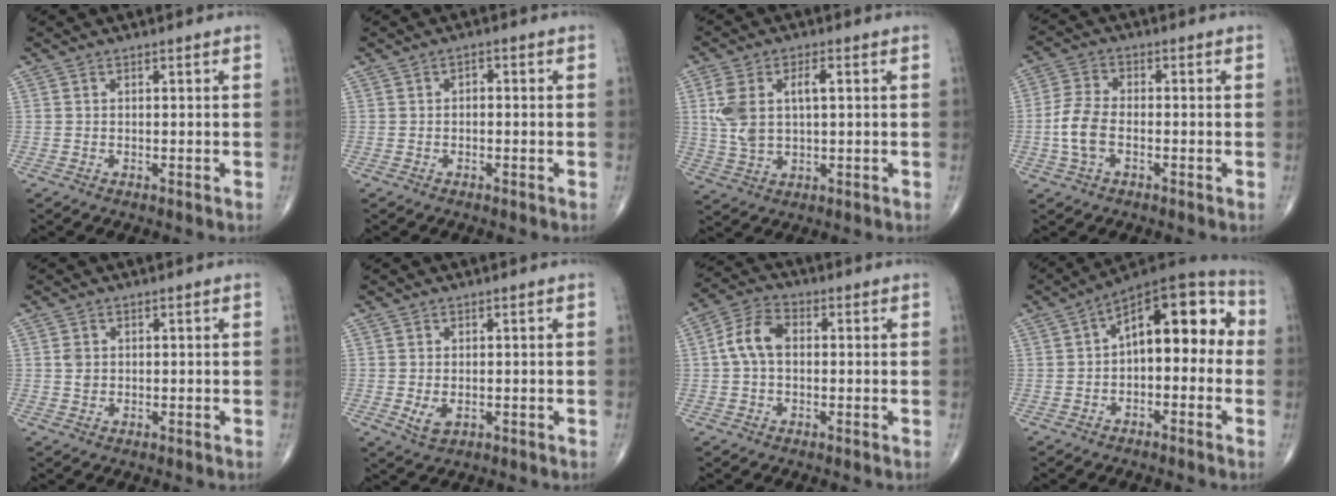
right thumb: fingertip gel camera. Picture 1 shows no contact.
{"total": 1.3, "force": [-0.1, 0.8, 1.0], "torque": [-0.003, 0.006, -0.009]}
{"total": 9.7, "force": [1.7, 5.0, 8.1], "torque": [-0.174, 0.012, 0.040]}
{"total": 6.8, "force": [-1.7, 3.9, 5.4], "torque": [-0.119, 0.017, -0.038]}
{"total": 1.8, "force": [0.2, 1.5, 1.0], "torque": [-0.011, 0.001, 0.007]}
{"total": 3.0, "force": [-0.4, 1.8, 2.3], "torque": [-0.041, -0.007, -0.002]}
{"total": 7.0, "force": [0.3, 4.6, 5.3], "torque": [-0.104, 0.024, -0.003]}
{"total": 15.1, "force": [0.7, 7.8, 12.9], "torque": [-0.144, 0.049, -0.004]}